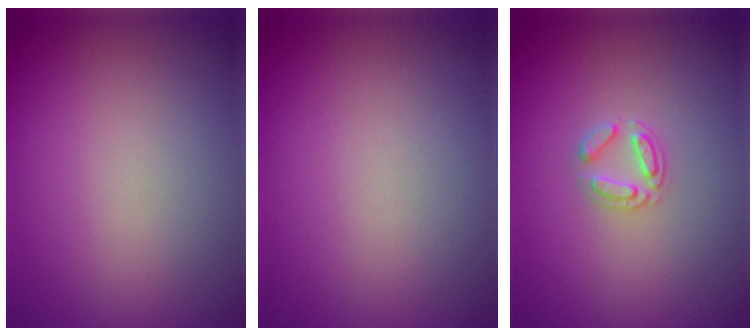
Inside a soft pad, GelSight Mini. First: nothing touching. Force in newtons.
{"total": 0.0}
{"total": 1.9, "press": 1.9, "slide": 0.3}